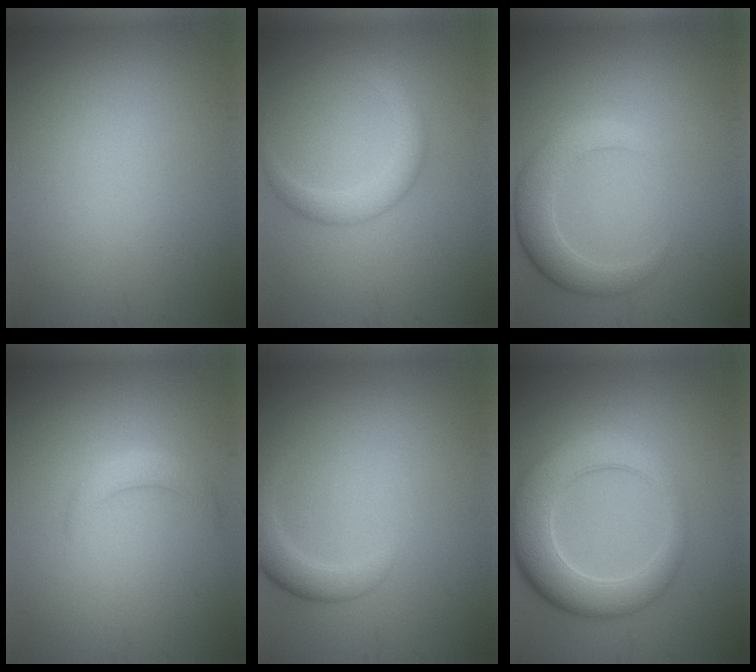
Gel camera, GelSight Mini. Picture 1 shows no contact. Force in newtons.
{"total": 2.8, "press": 2.8, "slide": 0.2}
{"total": 4.0, "press": 3.9, "slide": 0.4}
{"total": 1.8, "press": 1.8, "slide": 0.1}
{"total": 2.5, "press": 2.5, "slide": 0.2}
{"total": 7.4, "press": 7.3, "slide": 0.5}